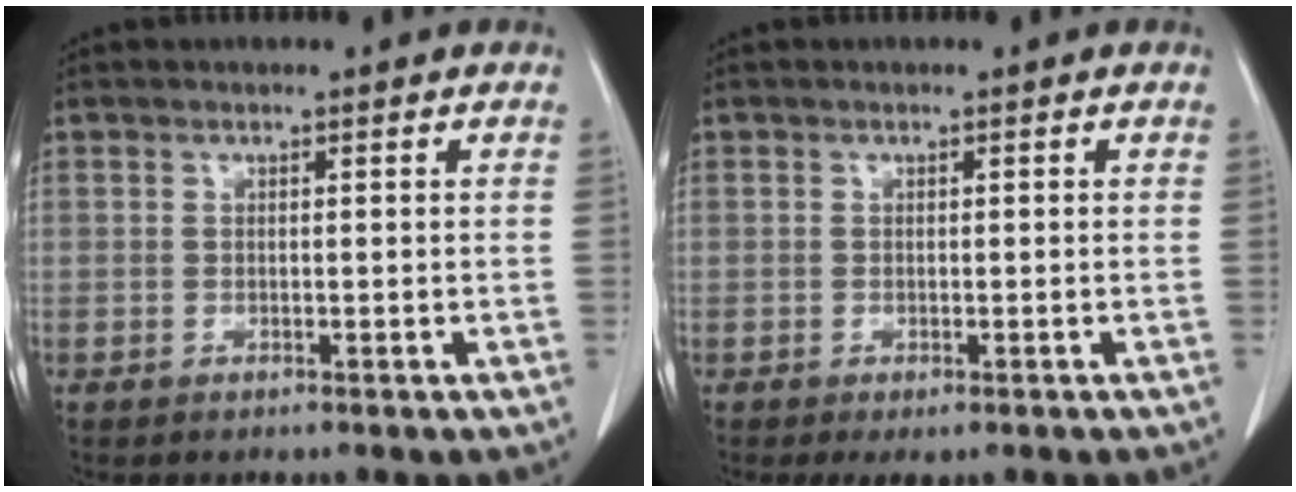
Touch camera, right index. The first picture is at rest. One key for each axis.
{"total": 1.8, "fx": -1.2, "fy": 1.1, "fz": 0.9, "tx": -0.007, "ty": 0.001, "tz": -0.009}